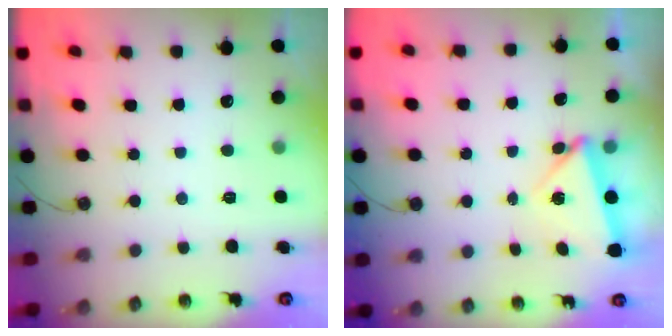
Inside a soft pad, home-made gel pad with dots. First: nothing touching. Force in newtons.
{"total": 5.6, "press": 5.5, "slide": 0.8}